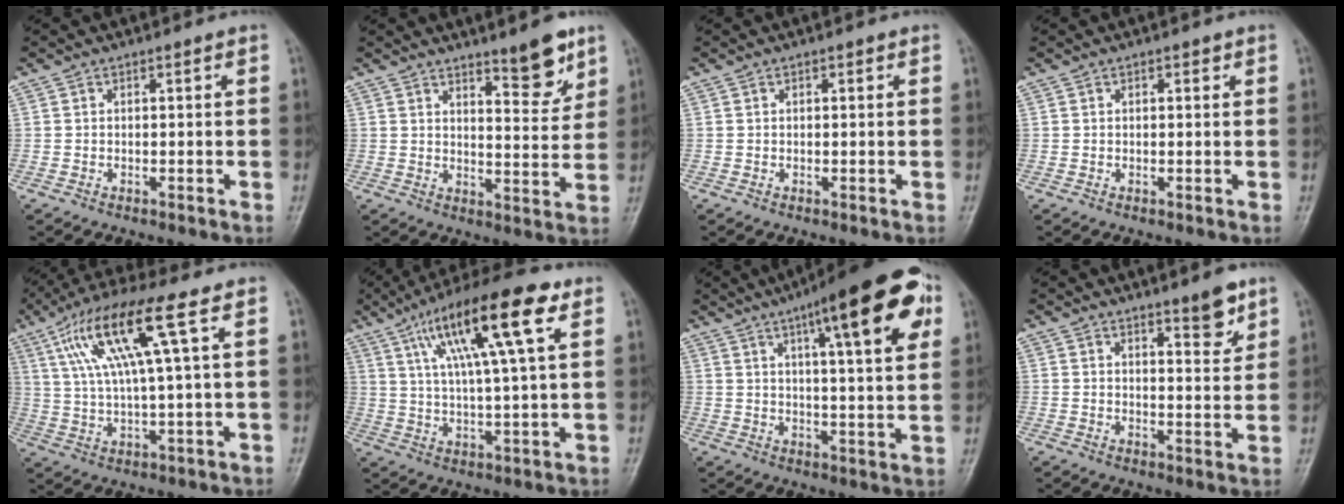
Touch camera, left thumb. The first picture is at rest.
{"total": 8.1, "force": [5.7, 2.1, 5.3], "torque": [-0.056, -0.047, 0.085]}
{"total": 0.7, "force": [0.4, 0.4, 0.5], "torque": [-0.003, 0.000, 0.004]}
{"total": 1.0, "force": [0.6, 0.5, 0.7], "torque": [-0.003, 0.000, 0.006]}
{"total": 14.3, "force": [5.4, 1.8, 13.2], "torque": [-0.277, 0.005, 0.101]}
{"total": 17.3, "force": [7.5, 3.1, 15.3], "torque": [-0.267, -0.001, 0.122]}
{"total": 19.9, "force": [9.1, 4.7, 17.0], "torque": [-0.218, -0.008, 0.124]}
{"total": 5.6, "force": [3.9, 1.4, 3.8], "torque": [-0.040, -0.030, 0.055]}